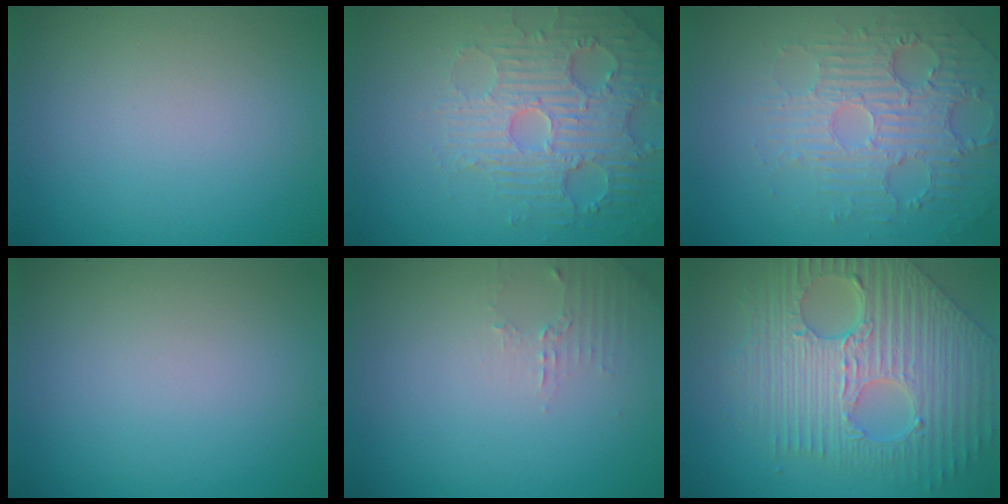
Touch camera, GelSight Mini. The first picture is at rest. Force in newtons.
{"total": 4.8, "press": 4.5, "slide": 1.5}
{"total": 4.2, "press": 3.7, "slide": 1.9}
{"total": 0.0}
{"total": 1.4, "press": 1.4, "slide": 0.4}
{"total": 10.2, "press": 7.0, "slide": 7.4}